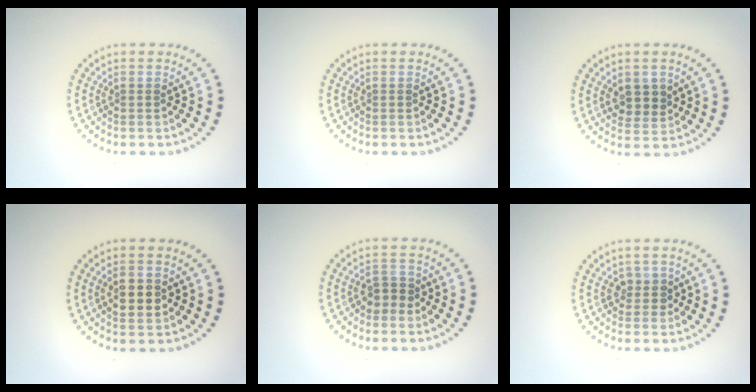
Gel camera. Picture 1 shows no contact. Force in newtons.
{"total": 0.0}
{"total": 2.6, "press": 2.4, "slide": 0.9}
{"total": 2.7, "press": 2.7, "slide": 0.2}
{"total": 2.0, "press": 1.9, "slide": 0.6}
{"total": 1.5, "press": 1.3, "slide": 0.7}